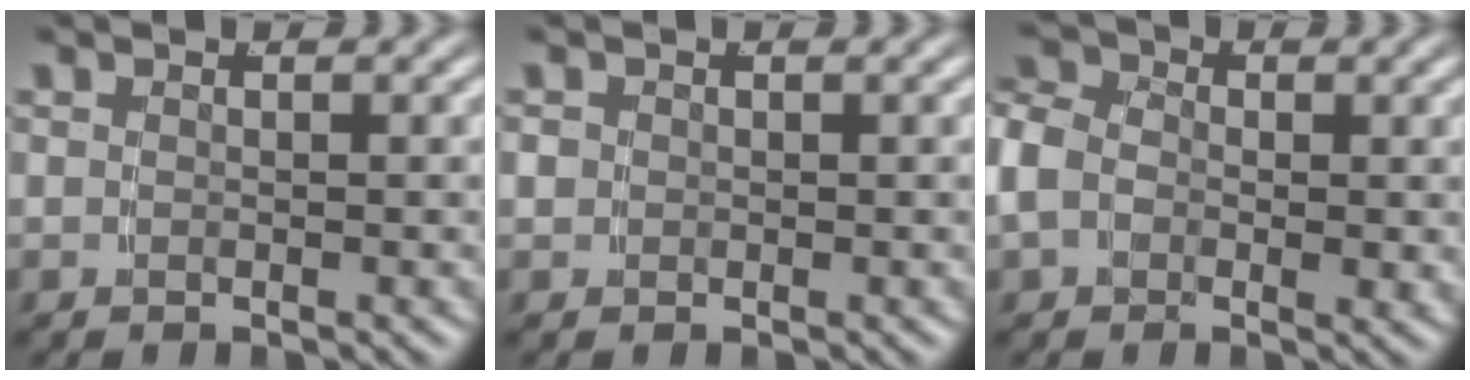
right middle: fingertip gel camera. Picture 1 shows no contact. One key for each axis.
{"total": 1.0, "fx": -0.1, "fy": 0.9, "fz": 0.3, "tx": -0.012, "ty": -0.006, "tz": 0.001}
{"total": 4.9, "fx": 0.2, "fy": 4.1, "fz": 2.8, "tx": -0.068, "ty": -0.004, "tz": -0.004}